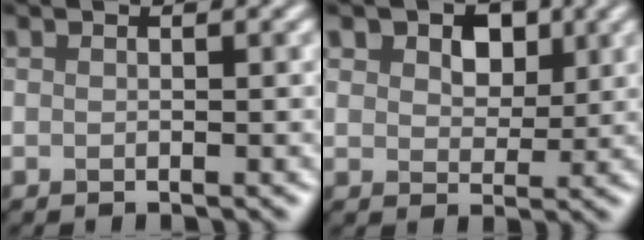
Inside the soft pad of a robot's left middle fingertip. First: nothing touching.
{"total": 3.6, "force": [2.3, 2.3, 1.4], "torque": [-0.043, 0.022, 0.039]}